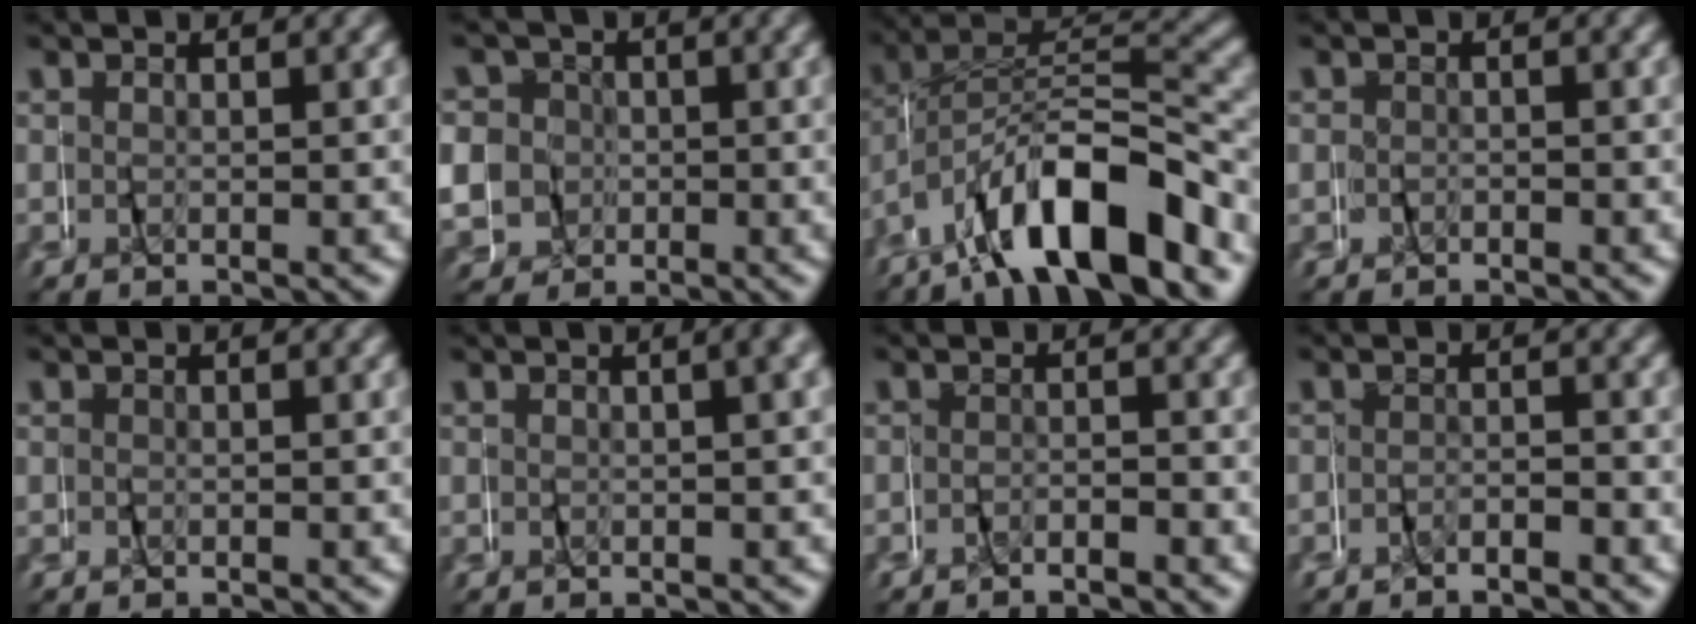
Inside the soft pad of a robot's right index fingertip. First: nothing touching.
{"total": 8.7, "force": [1.1, 8.2, 2.7], "torque": [-0.064, 0.000, 0.009]}
{"total": 9.5, "force": [-4.7, 4.8, 6.7], "torque": [-0.138, -0.005, -0.066]}
{"total": 0.7, "force": [-0.2, 0.6, -0.1], "torque": [-0.008, 0.000, -0.007]}
{"total": 0.8, "force": [0.4, 0.5, 0.5], "torque": [-0.007, -0.001, 0.008]}
{"total": 1.2, "force": [0.3, -0.5, 1.0], "torque": [-0.016, 0.009, 0.006]}
{"total": 1.6, "force": [-1.4, 0.7, 0.4], "torque": [-0.013, 0.008, -0.033]}
{"total": 1.9, "force": [-1.7, 0.8, 0.4], "torque": [-0.012, 0.009, -0.039]}